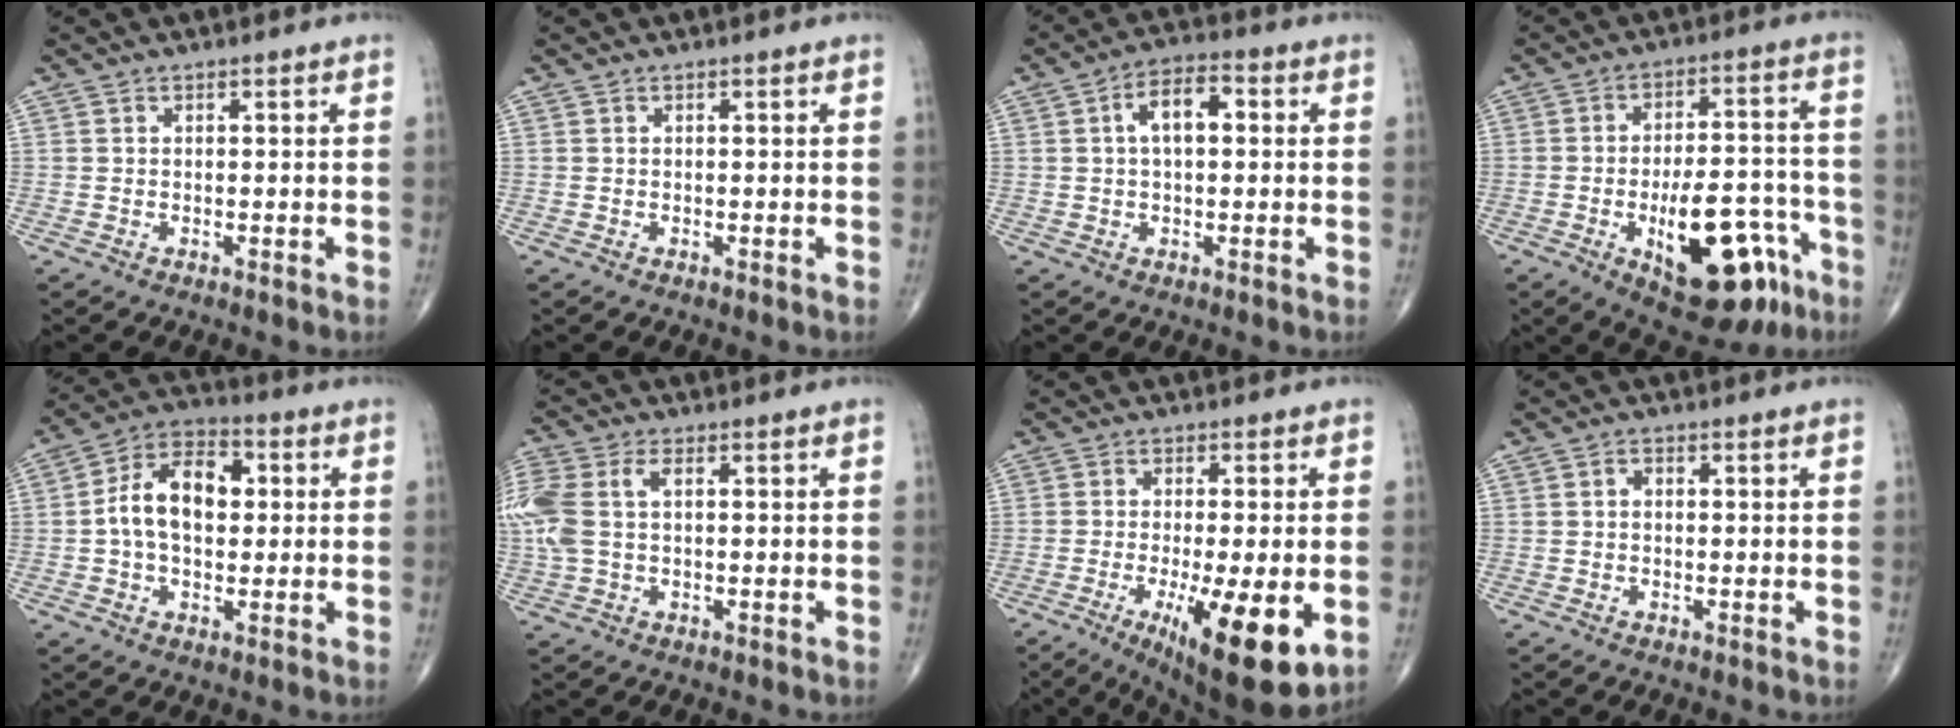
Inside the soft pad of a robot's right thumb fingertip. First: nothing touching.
{"total": 0.0}
{"total": 7.0, "force": [1.1, 3.6, 5.9], "torque": [-0.094, 0.017, 0.012]}
{"total": 19.1, "force": [-8.1, 8.6, 15.0], "torque": [-0.186, 0.044, -0.101]}
{"total": 12.3, "force": [0.9, 7.8, 9.5], "torque": [-0.153, 0.028, 0.006]}
{"total": 11.2, "force": [1.4, 6.8, 8.7], "torque": [-0.249, 0.025, 0.031]}
{"total": 16.0, "force": [-4.8, 4.2, 14.7], "torque": [-0.204, -0.020, -0.059]}
{"total": 1.0, "force": [0.0, 0.8, 0.7], "torque": [-0.007, 0.005, -0.004]}